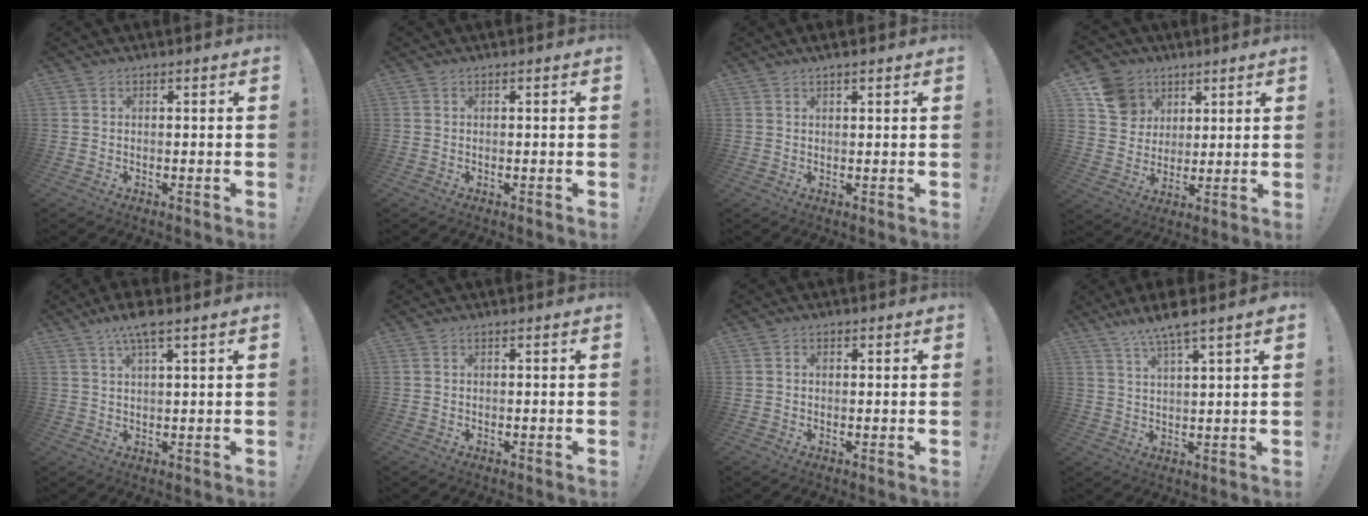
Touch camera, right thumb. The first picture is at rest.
{"total": 0.0}
{"total": 2.2, "force": [1.6, 0.4, 1.4], "torque": [-0.026, -0.002, 0.027]}
{"total": 11.9, "force": [5.9, 9.8, 3.4], "torque": [-0.045, -0.033, 0.120]}
{"total": 6.4, "force": [4.0, 1.0, 4.9], "torque": [-0.079, -0.017, 0.064]}
{"total": 0.0}
{"total": 0.8, "force": [0.0, 0.8, 0.3], "torque": [0.001, 0.000, -0.001]}
{"total": 7.3, "force": [5.7, 0.1, 4.5], "torque": [-0.086, -0.028, 0.097]}